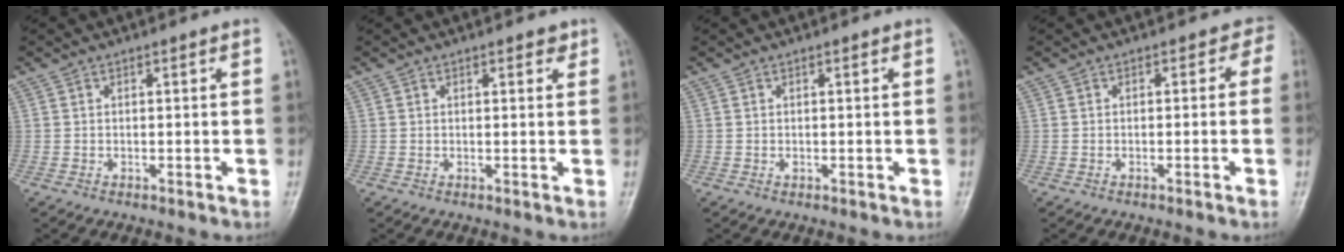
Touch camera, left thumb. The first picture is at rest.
{"total": 1.5, "force": [0.9, 0.7, 0.9], "torque": [-0.004, -0.002, 0.008]}
{"total": 0.6, "force": [0.0, 0.3, 0.5], "torque": [-0.007, 0.003, 0.003]}
{"total": 1.9, "force": [-0.5, 1.5, 0.9], "torque": [0.015, 0.009, -0.018]}